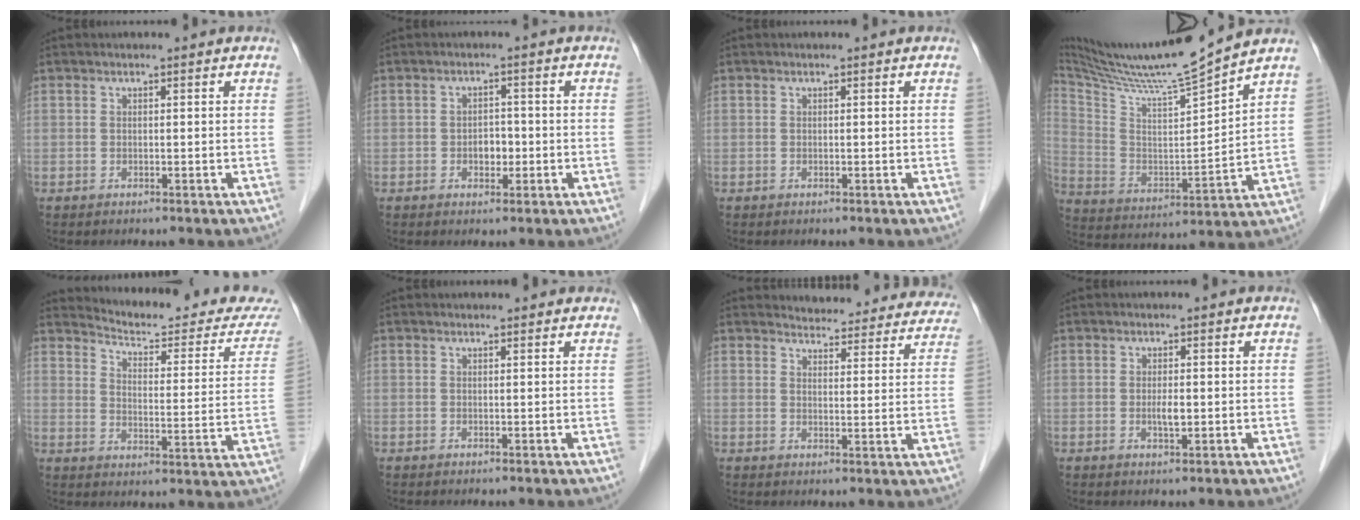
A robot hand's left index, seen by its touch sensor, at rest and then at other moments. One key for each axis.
{"total": 2.5, "fx": -0.8, "fy": 1.6, "fz": 1.7, "tx": -0.022, "ty": 0.004, "tz": -0.008}
{"total": 0.0}
{"total": 17.0, "fx": 15.2, "fy": -1.9, "fz": 7.3, "tx": -0.145, "ty": -0.022, "tz": 0.266}
{"total": 19.2, "fx": 18.7, "fy": 1.9, "fz": 4.0, "tx": -0.047, "ty": -0.082, "tz": 0.222}
{"total": 2.2, "fx": 2.0, "fy": 0.9, "fz": 0.5, "tx": -0.008, "ty": 0.019, "tz": 0.016}
{"total": 18.5, "fx": 17.7, "fy": 4.4, "fz": 2.9, "tx": -0.010, "ty": -0.041, "tz": 0.188}
{"total": 1.6, "fx": -0.3, "fy": 0.4, "fz": 1.5, "tx": -0.030, "ty": -0.004, "tz": -0.002}